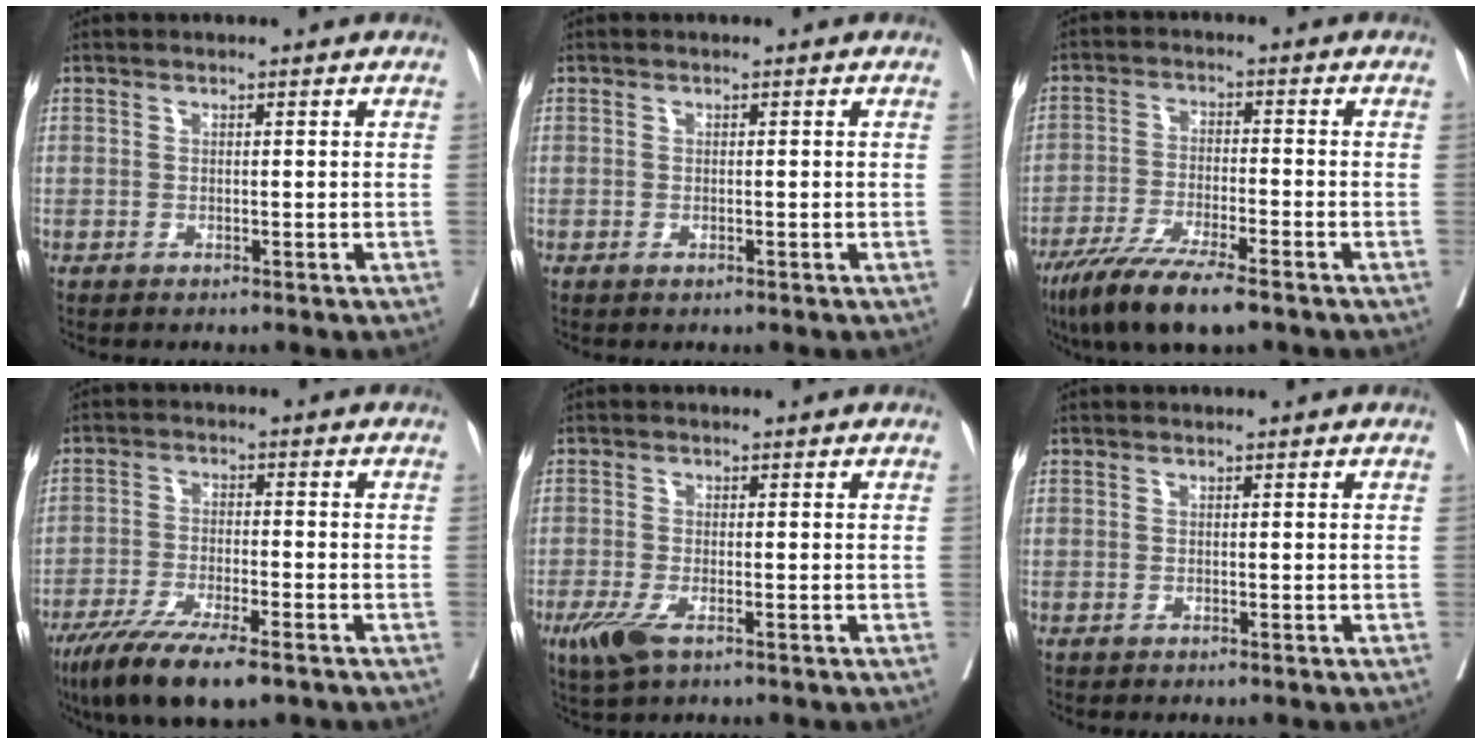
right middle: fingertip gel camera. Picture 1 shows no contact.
{"total": 0.0}
{"total": 11.0, "force": [-7.9, 1.5, 7.5], "torque": [-0.129, -0.027, -0.136]}
{"total": 12.3, "force": [-8.7, 2.4, 8.4], "torque": [-0.140, -0.027, -0.143]}
{"total": 4.2, "force": [-2.3, 1.3, 3.3], "torque": [-0.071, -0.011, -0.039]}
{"total": 0.0}